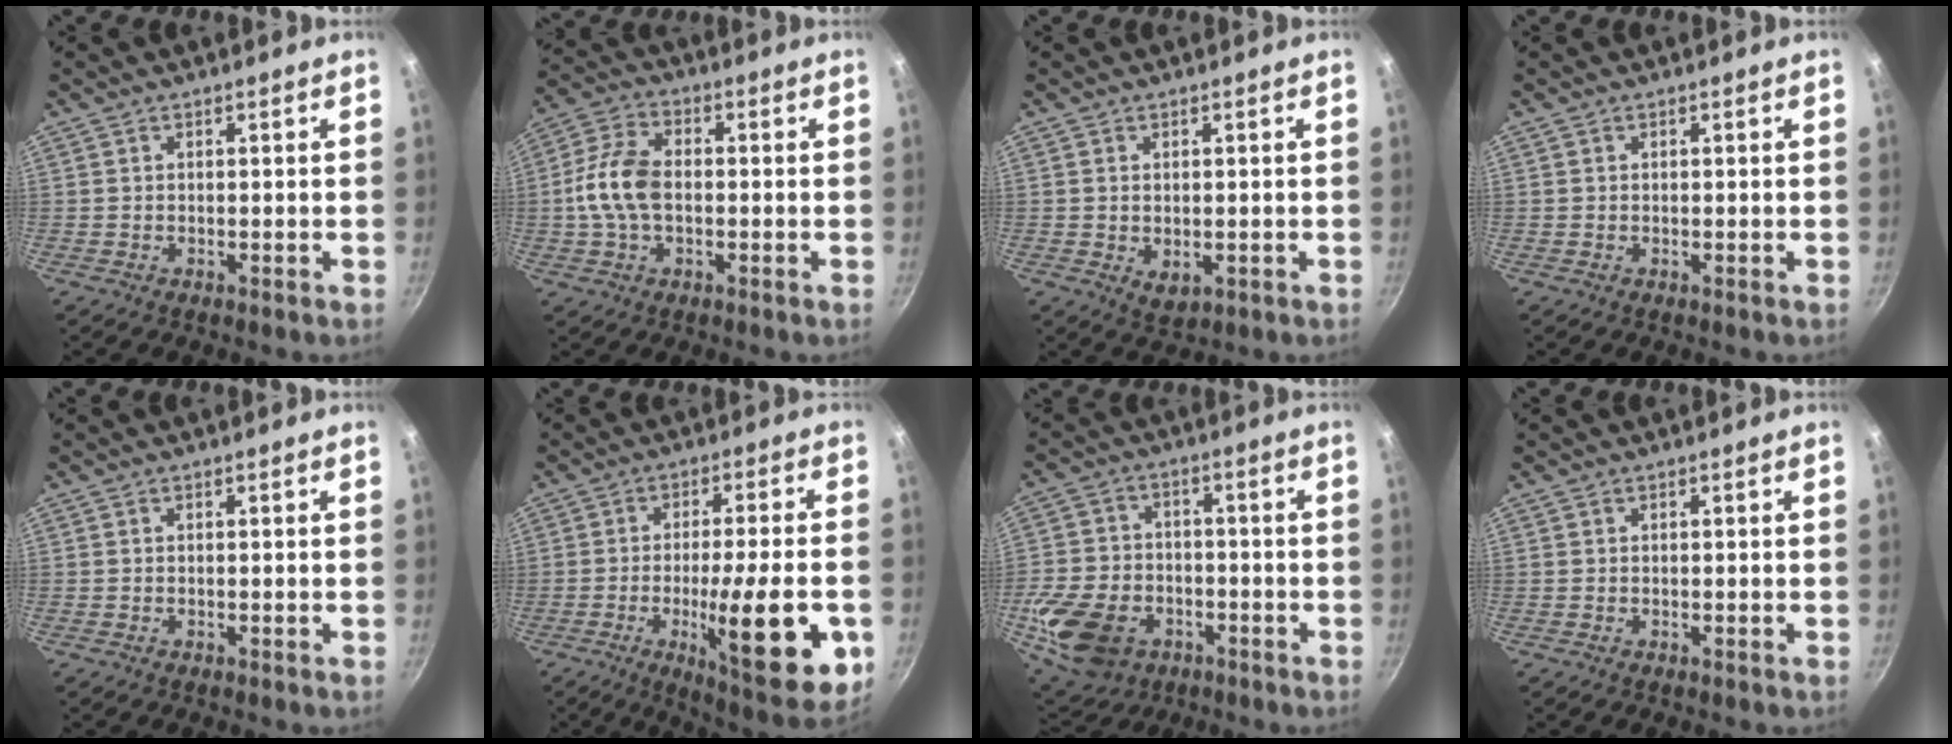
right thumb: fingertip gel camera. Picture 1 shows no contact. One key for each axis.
{"total": 10.4, "fx": -0.7, "fy": 6.5, "fz": 8.1, "tx": -0.155, "ty": 0.029, "tz": -0.024}
{"total": 3.5, "fx": -0.2, "fy": 2.3, "fz": 2.6, "tx": -0.040, "ty": -0.011, "tz": 0.001}
{"total": 0.0}
{"total": 0.0}
{"total": 19.8, "fx": -5.4, "fy": 4.2, "fz": 18.6, "tx": -0.250, "ty": 0.009, "tz": -0.074}
{"total": 17.2, "fx": -6.2, "fy": 12.3, "fz": 10.3, "tx": -0.198, "ty": 0.024, "tz": -0.102}
{"total": 0.0}